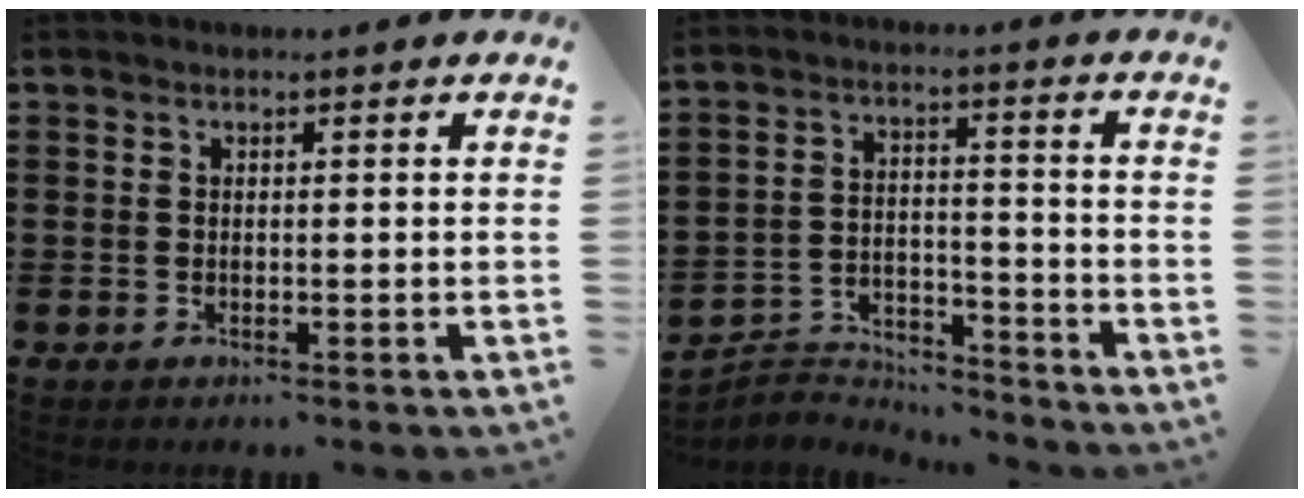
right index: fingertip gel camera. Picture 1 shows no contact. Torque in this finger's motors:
{"motor_torque": [-0.07, 0.08, -0.05, -0.05]}